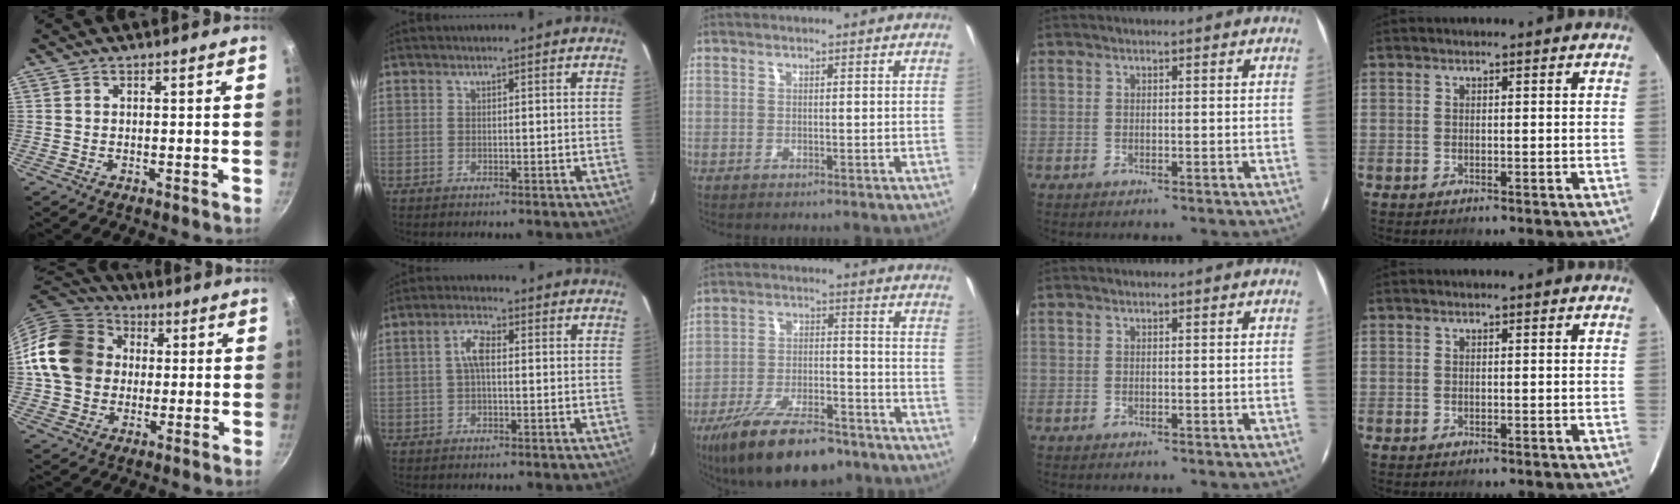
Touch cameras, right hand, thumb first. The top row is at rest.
{"thumb": {"total": 17.5, "force": [1.8, 14.6, 9.5], "torque": [-0.154, 0.033, 0.023]}, "index": {"total": 4.0, "force": [0.2, 1.6, 3.6], "torque": [-0.074, 0.012, 0.004]}, "middle": {"total": 18.3, "force": [-13.5, 6.5, 10.5], "torque": [-0.203, -0.025, -0.214]}}